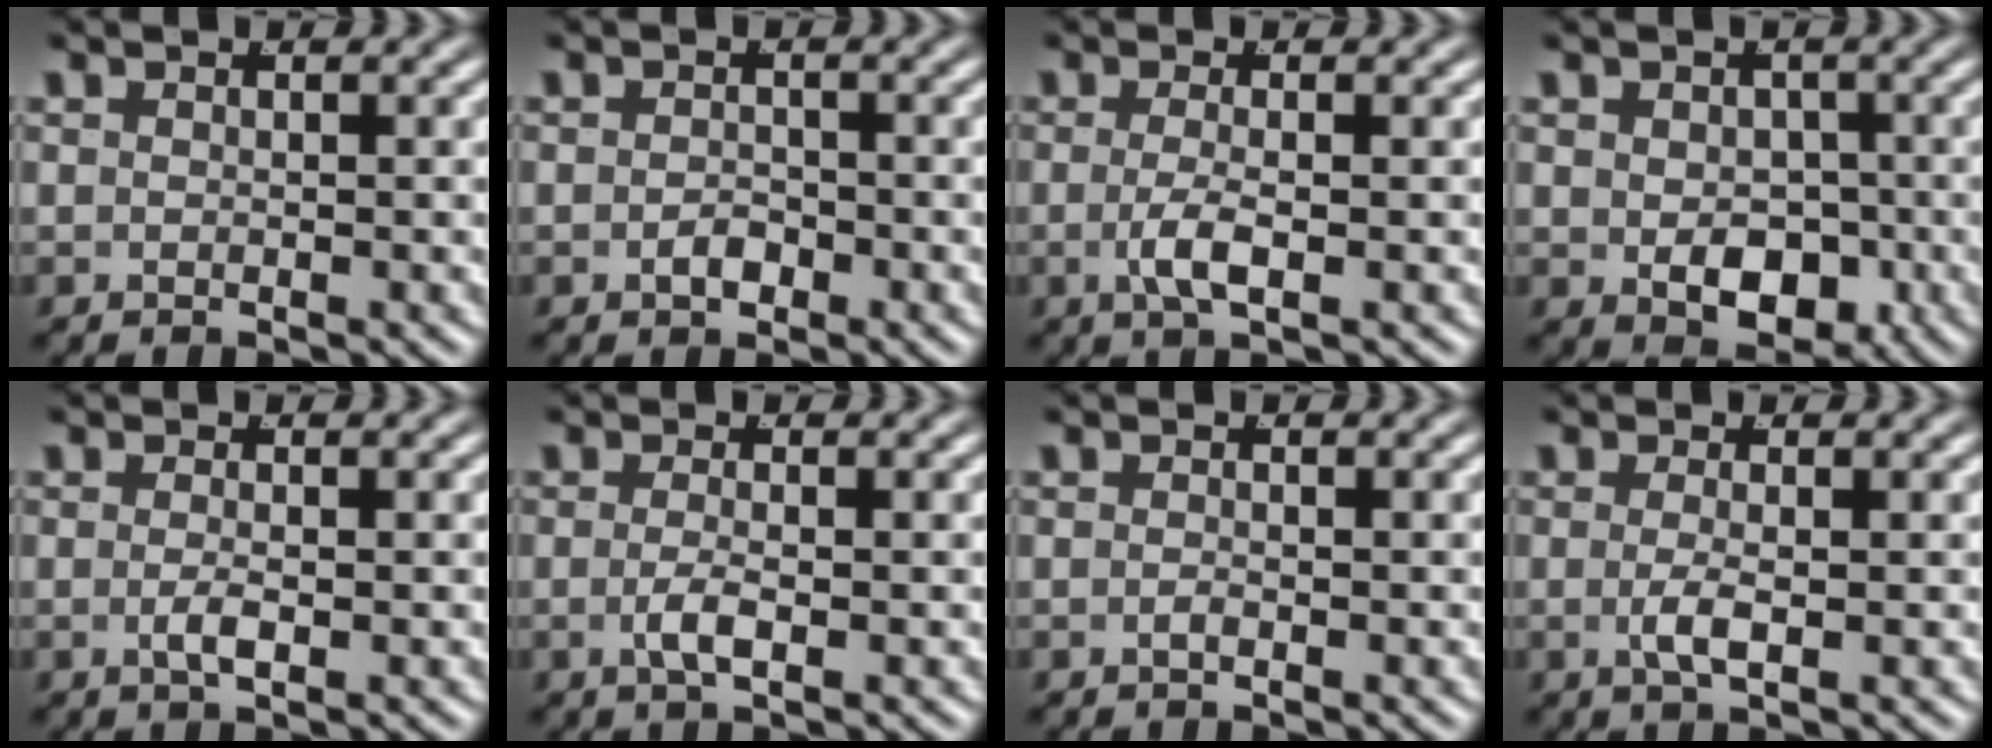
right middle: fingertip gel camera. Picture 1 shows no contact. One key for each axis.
{"total": 1.1, "fx": -0.9, "fy": 0.4, "fz": 0.6, "tx": -0.008, "ty": -0.008, "tz": -0.009}
{"total": 2.2, "fx": -0.8, "fy": 0.0, "fz": 2.0, "tx": -0.042, "ty": -0.014, "tz": -0.008}
{"total": 4.8, "fx": -1.3, "fy": 3.2, "fz": 3.3, "tx": -0.043, "ty": -0.036, "tz": -0.003}
{"total": 1.2, "fx": -0.6, "fy": -0.2, "fz": 1.1, "tx": -0.019, "ty": -0.009, "tz": -0.006}
{"total": 1.6, "fx": -0.8, "fy": -0.2, "fz": 1.4, "tx": -0.030, "ty": -0.012, "tz": -0.010}
{"total": 0.6, "fx": -0.5, "fy": -0.2, "fz": 0.2, "tx": -0.006, "ty": -0.004, "tz": -0.007}
{"total": 1.7, "fx": -0.5, "fy": -0.2, "fz": 1.6, "tx": -0.035, "ty": -0.013, "tz": -0.003}